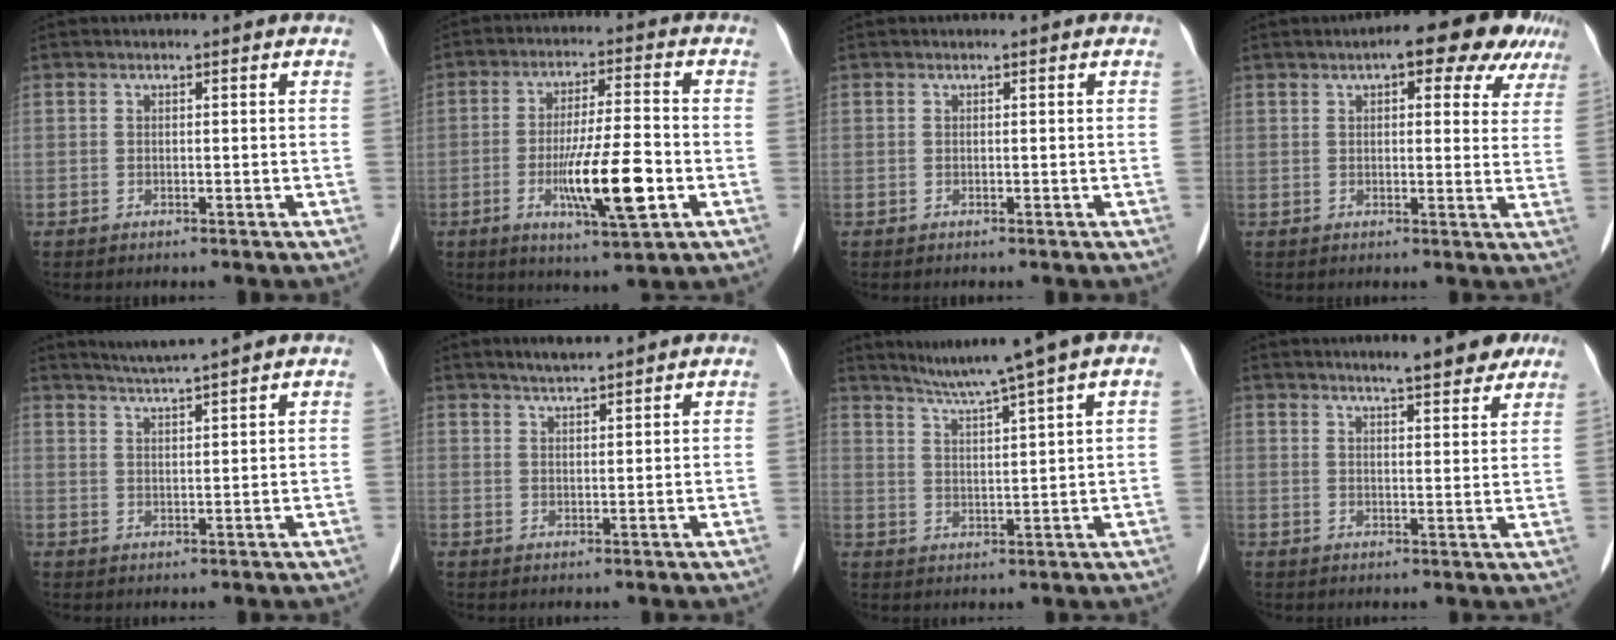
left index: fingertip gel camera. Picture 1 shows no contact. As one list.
[{"total": 11.1, "force": [-3.4, 1.3, 10.5], "torque": [-0.190, -0.012, -0.056]}, {"total": 0.0}, {"total": 10.5, "force": [6.7, 3.7, 7.2], "torque": [-0.077, 0.020, 0.074]}, {"total": 4.9, "force": [4.4, -1.2, 1.8], "torque": [-0.035, 0.010, 0.078]}, {"total": 3.5, "force": [3.2, 0.2, 1.5], "torque": [-0.027, 0.015, 0.055]}, {"total": 9.6, "force": [6.7, -0.4, 6.9], "torque": [-0.108, 0.026, 0.100]}, {"total": 8.3, "force": [6.9, 1.4, 4.5], "torque": [-0.055, 0.007, 0.083]}]